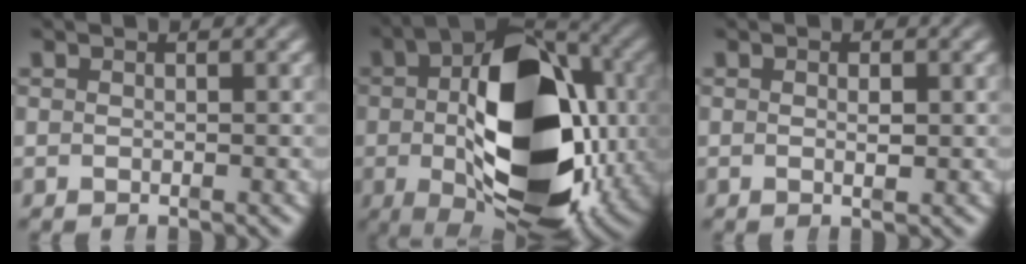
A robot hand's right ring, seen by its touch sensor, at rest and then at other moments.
{"total": 21.5, "force": [-2.2, 11.6, 18.0], "torque": [-0.299, -0.036, -0.015]}
{"total": 1.2, "force": [0.0, 0.5, 1.1], "torque": [-0.016, -0.005, -0.001]}